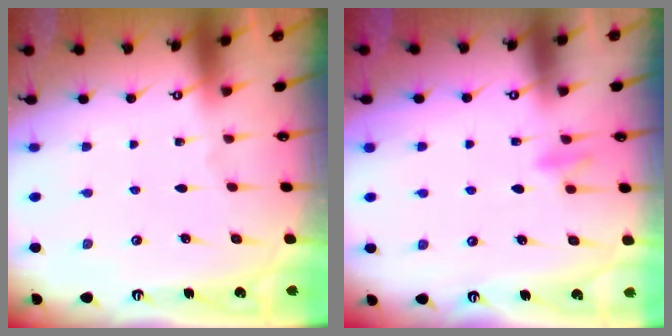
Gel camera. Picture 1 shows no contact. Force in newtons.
{"total": 7.2, "press": 7.2, "slide": 1.0}